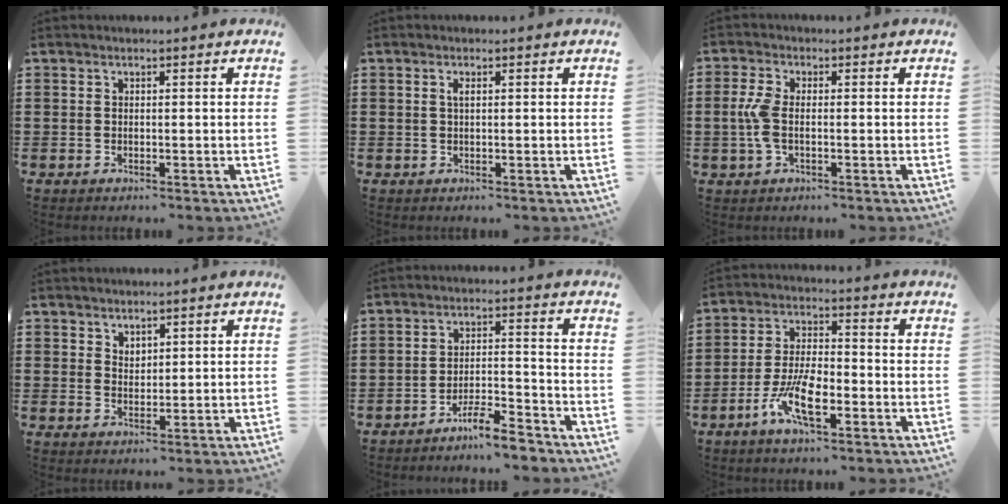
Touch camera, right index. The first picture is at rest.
{"total": 1.0, "force": [0.3, 0.2, 0.9], "torque": [-0.019, 0.002, 0.004]}
{"total": 4.6, "force": [-0.6, 2.0, 4.1], "torque": [-0.102, -0.006, -0.019]}
{"total": 2.0, "force": [1.7, 0.9, 0.0], "torque": [-0.004, 0.004, 0.034]}
{"total": 5.8, "force": [-5.2, 0.4, 2.4], "torque": [-0.048, 0.002, -0.101]}
{"total": 8.2, "force": [-3.7, 2.7, 6.7], "torque": [-0.147, -0.008, -0.072]}